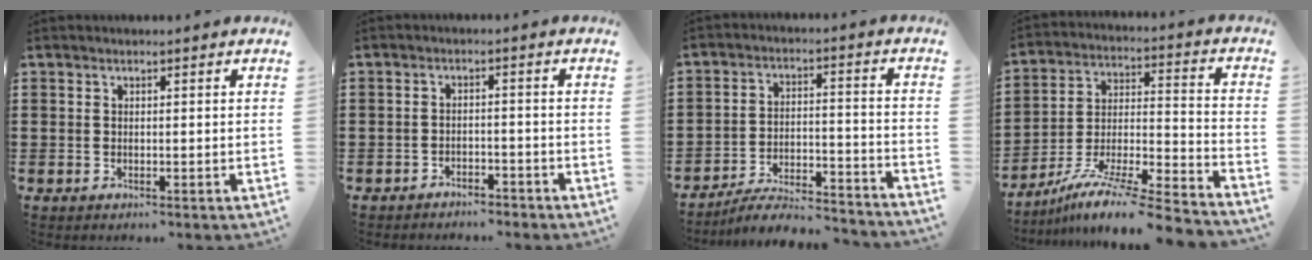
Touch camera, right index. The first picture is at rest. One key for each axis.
{"total": 2.4, "fx": -2.3, "fy": 0.5, "fz": 0.1, "tx": -0.010, "ty": 0.002, "tz": -0.050}
{"total": 6.1, "fx": -5.8, "fy": 0.7, "fz": 1.8, "tx": -0.032, "ty": 0.003, "tz": -0.114}
{"total": 10.3, "fx": -8.6, "fy": 0.5, "fz": 5.7, "tx": -0.094, "ty": 0.009, "tz": -0.169}